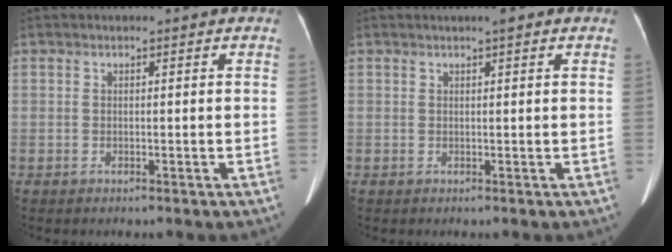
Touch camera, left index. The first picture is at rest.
{"total": 1.6, "force": [1.0, 0.4, 1.2], "torque": [-0.017, 0.014, 0.012]}